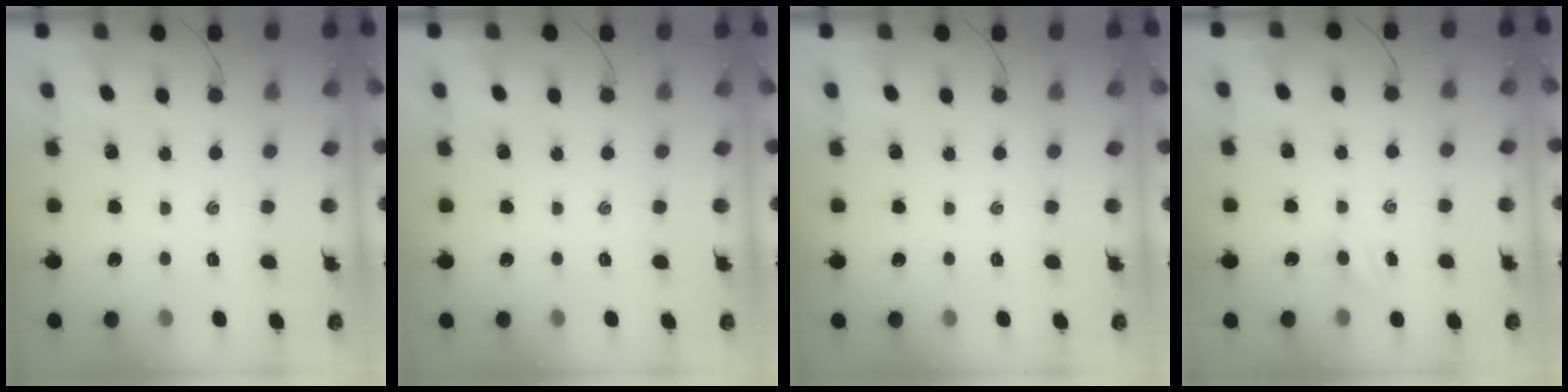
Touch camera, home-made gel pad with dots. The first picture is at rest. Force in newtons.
{"total": 0.0}
{"total": 0.0}
{"total": 3.2, "press": 3.0, "slide": 1.2}